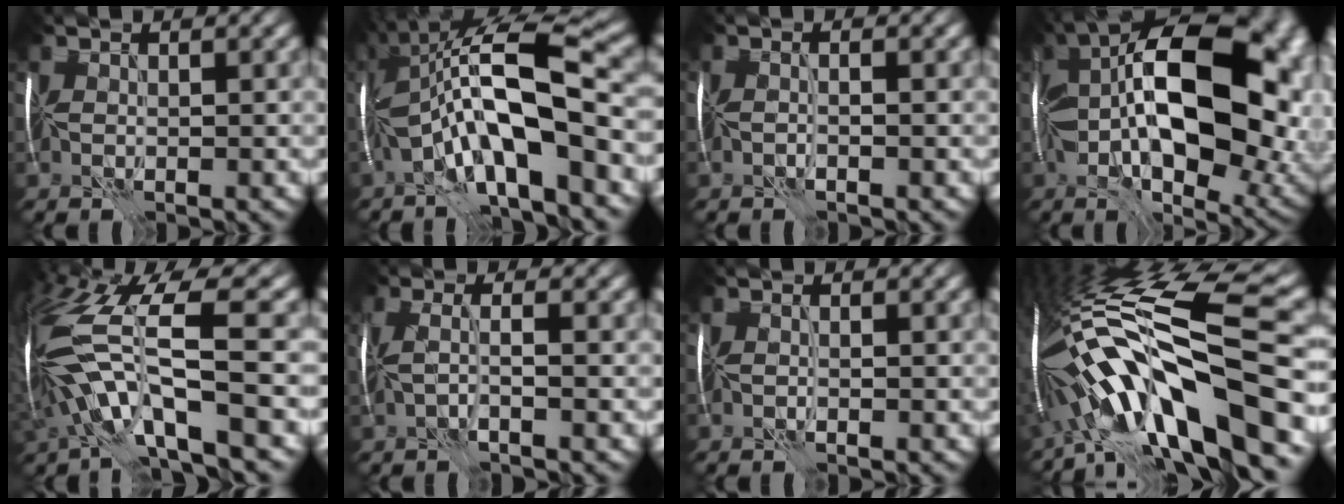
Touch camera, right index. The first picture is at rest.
{"total": 12.8, "force": [-3.3, 3.2, 12.0], "torque": [-0.209, 0.018, -0.059]}
{"total": 0.8, "force": [-0.7, -0.4, 0.3], "torque": [-0.007, -0.009, -0.014]}
{"total": 19.1, "force": [1.9, 10.1, 16.1], "torque": [-0.255, 0.010, 0.026]}
{"total": 12.6, "force": [-3.0, 4.1, 11.5], "torque": [-0.242, 0.006, -0.051]}
{"total": 1.8, "force": [-0.8, -0.1, 1.7], "torque": [-0.042, -0.005, -0.014]}
{"total": 1.0, "force": [-0.7, -0.4, -0.6], "torque": [0.005, -0.006, -0.010]}
{"total": 17.1, "force": [-5.8, 4.5, 15.5], "torque": [-0.265, 0.021, -0.105]}